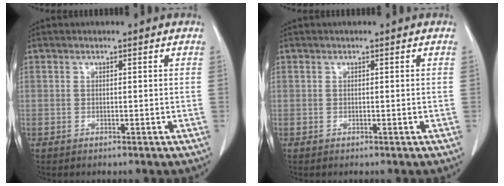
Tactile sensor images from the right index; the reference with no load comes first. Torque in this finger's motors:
{"motor_torque": [0.00, 0.00, 0.00, 0.00]}